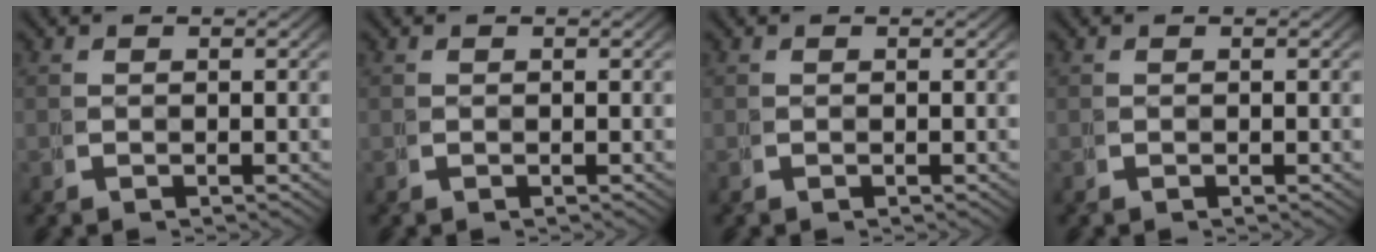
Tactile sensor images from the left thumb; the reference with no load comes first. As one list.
[{"total": 0.0}, {"total": 0.0}, {"total": 0.0}]